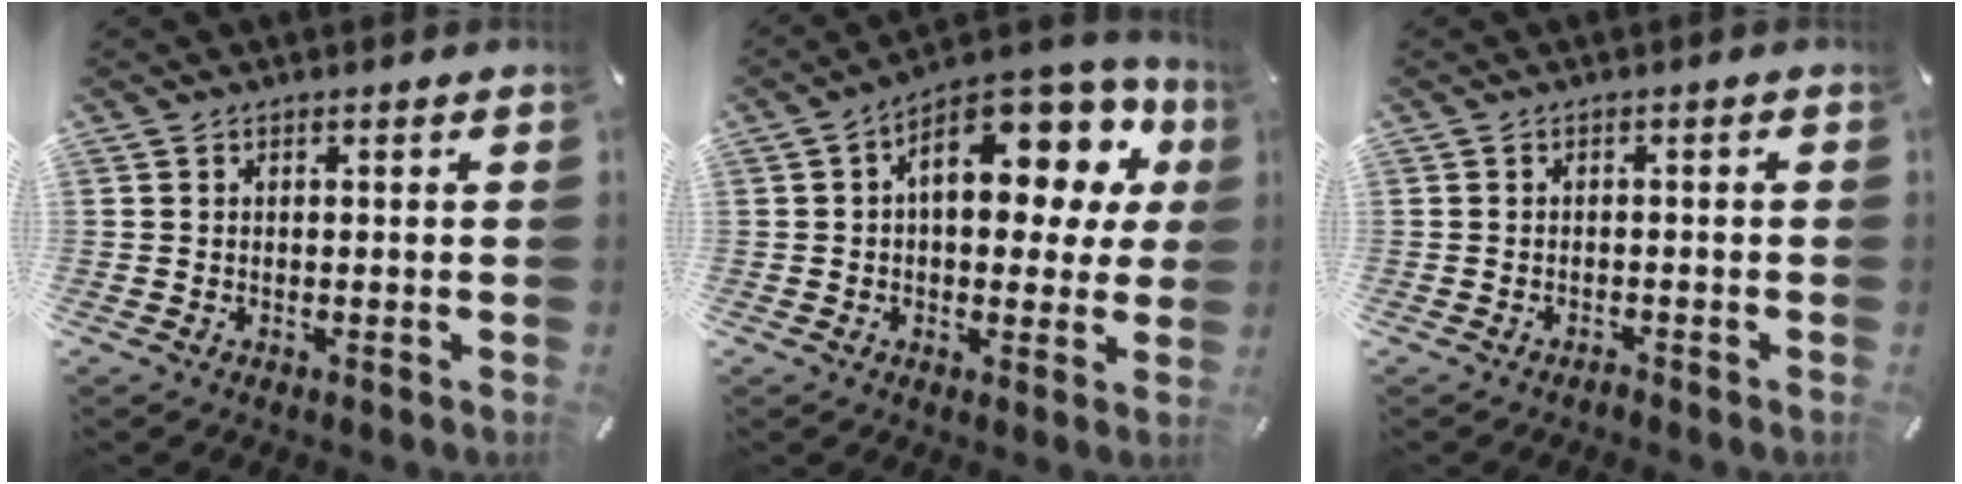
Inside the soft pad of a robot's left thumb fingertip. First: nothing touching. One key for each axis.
{"total": 17.6, "fx": 6.5, "fy": 9.3, "fz": 13.5, "tx": -0.183, "ty": -0.042, "tz": 0.108}
{"total": 1.4, "fx": -1.2, "fy": 0.4, "fz": 0.6, "tx": -0.014, "ty": 0.003, "tz": -0.025}